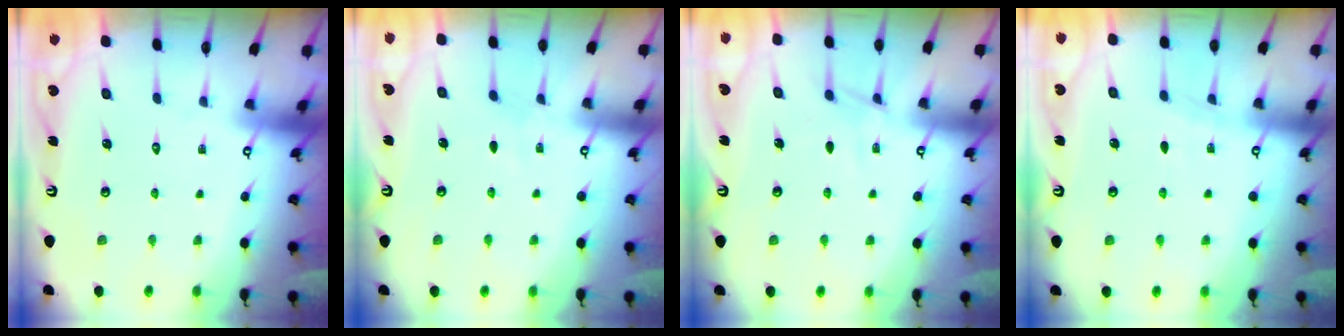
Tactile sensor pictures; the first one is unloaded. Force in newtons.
{"total": 2.9, "press": 2.8, "slide": 0.4}
{"total": 6.1, "press": 6.1, "slide": 0.6}
{"total": 4.8, "press": 4.8, "slide": 0.5}